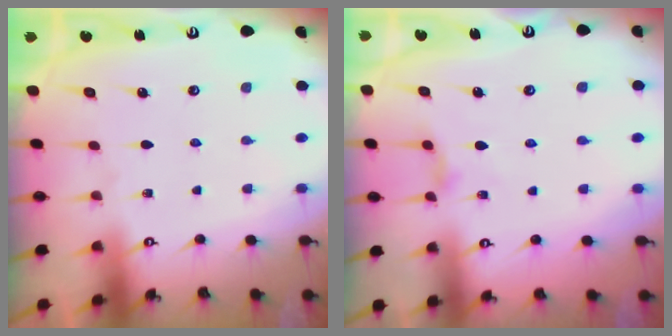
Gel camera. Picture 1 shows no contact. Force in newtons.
{"total": 2.7, "press": 2.7, "slide": 0.5}